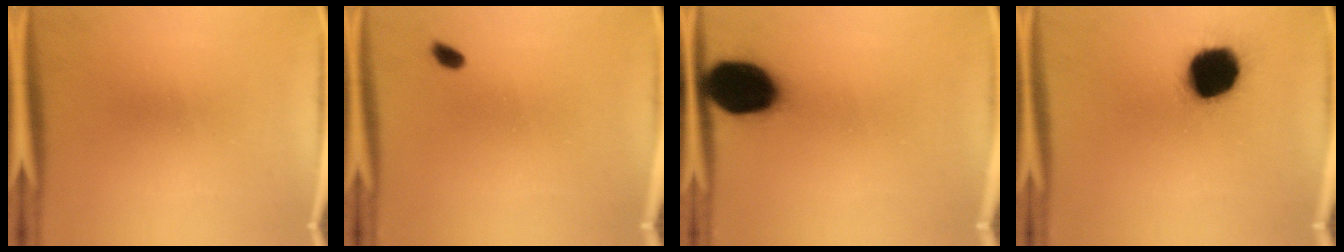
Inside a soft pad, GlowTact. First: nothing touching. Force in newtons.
{"total": 1.5}
{"total": 17.6}
{"total": 18.9}